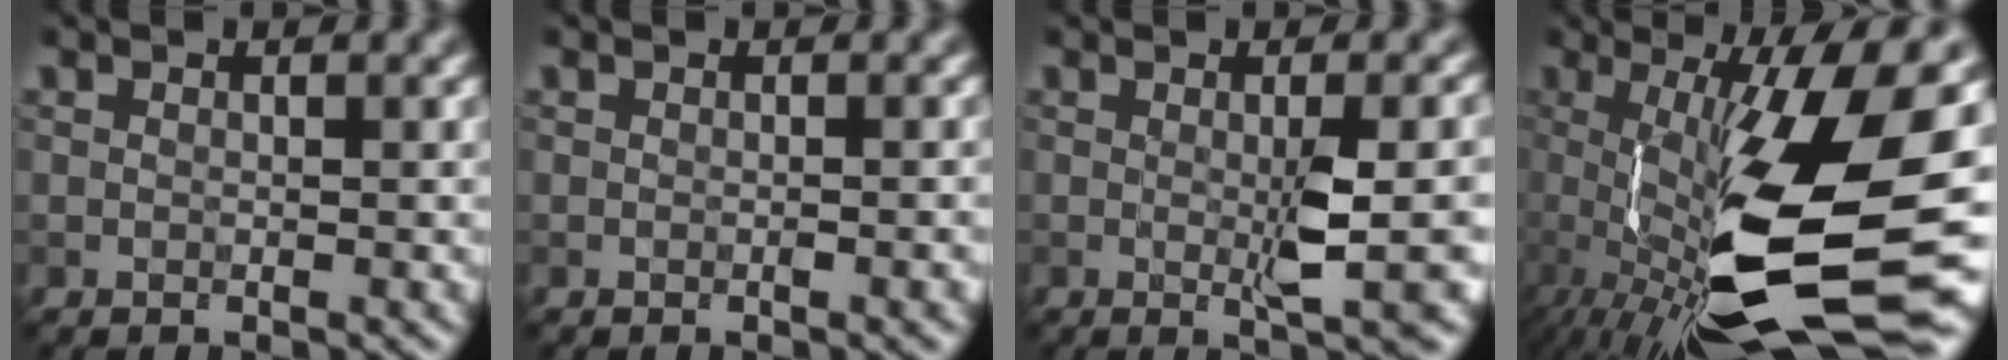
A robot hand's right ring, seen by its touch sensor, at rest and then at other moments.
{"total": 1.3, "force": [-0.5, 0.4, 1.2], "torque": [-0.007, -0.001, -0.006]}
{"total": 4.0, "force": [-0.5, 0.5, 3.9], "torque": [-0.059, -0.003, -0.003]}
{"total": 15.3, "force": [-1.9, 4.5, 14.5], "torque": [-0.251, -0.011, -0.018]}